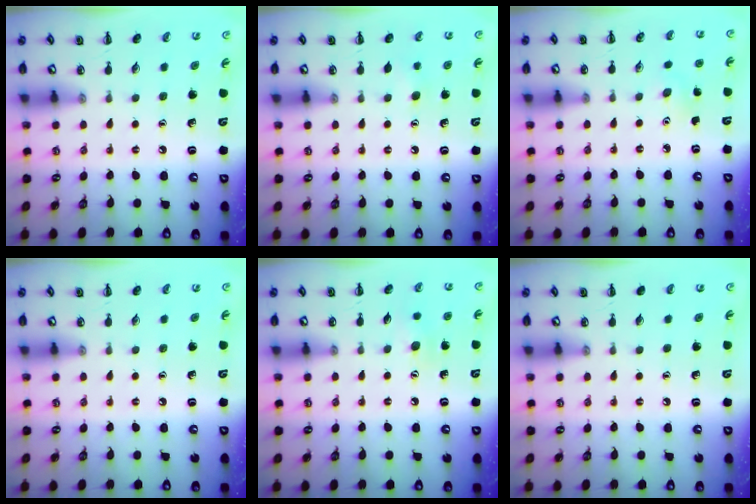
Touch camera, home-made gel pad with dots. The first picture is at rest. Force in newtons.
{"total": 3.9, "press": 3.7, "slide": 1.1}
{"total": 2.9, "press": 2.8, "slide": 0.8}
{"total": 0.0}
{"total": 7.0, "press": 6.7, "slide": 1.8}
{"total": 0.0}